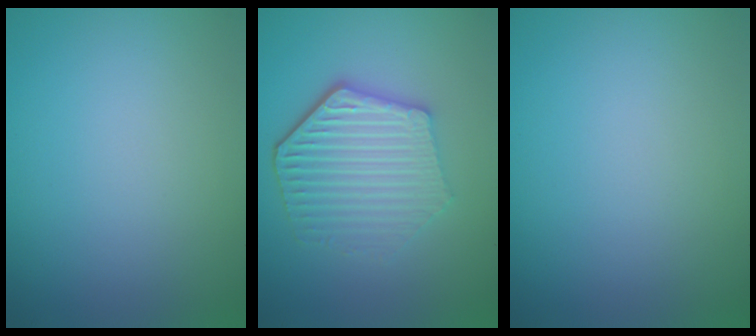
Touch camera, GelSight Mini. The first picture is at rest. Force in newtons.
{"total": 5.5, "press": 4.3, "slide": 3.3}
{"total": 0.0}